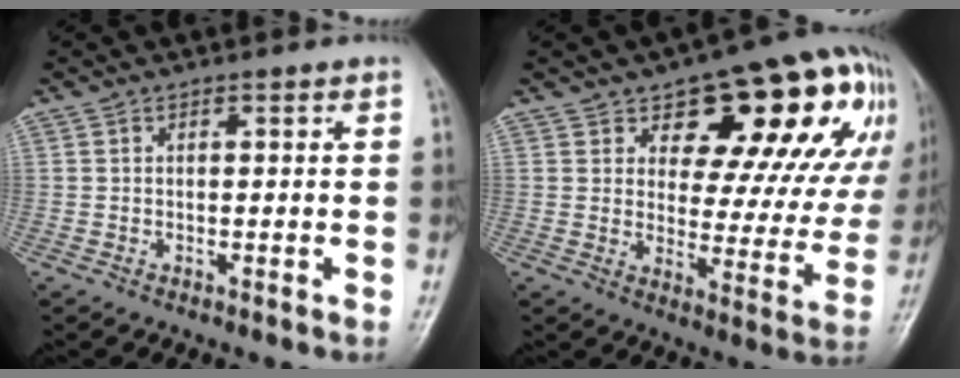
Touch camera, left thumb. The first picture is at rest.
{"total": 22.8, "force": [10.3, 10.5, 17.4], "torque": [-0.176, -0.016, 0.142]}